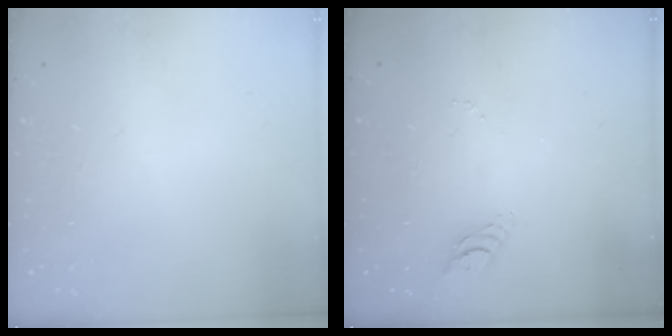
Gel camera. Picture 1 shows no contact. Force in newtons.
{"total": 4.4, "press": 4.4, "slide": 0.3}